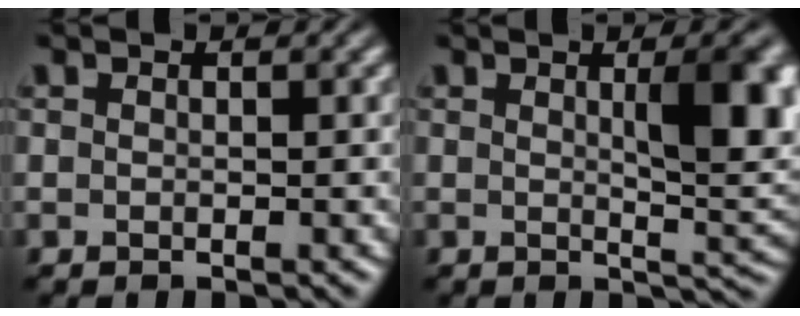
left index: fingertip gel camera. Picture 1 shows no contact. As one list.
[{"total": 6.8, "force": [1.2, 1.8, 6.5], "torque": [-0.078, 0.003, 0.021]}]